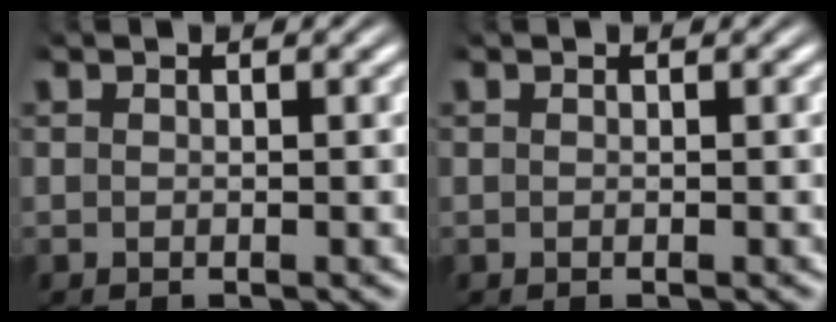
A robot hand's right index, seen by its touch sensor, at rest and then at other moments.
{"total": 0.0}